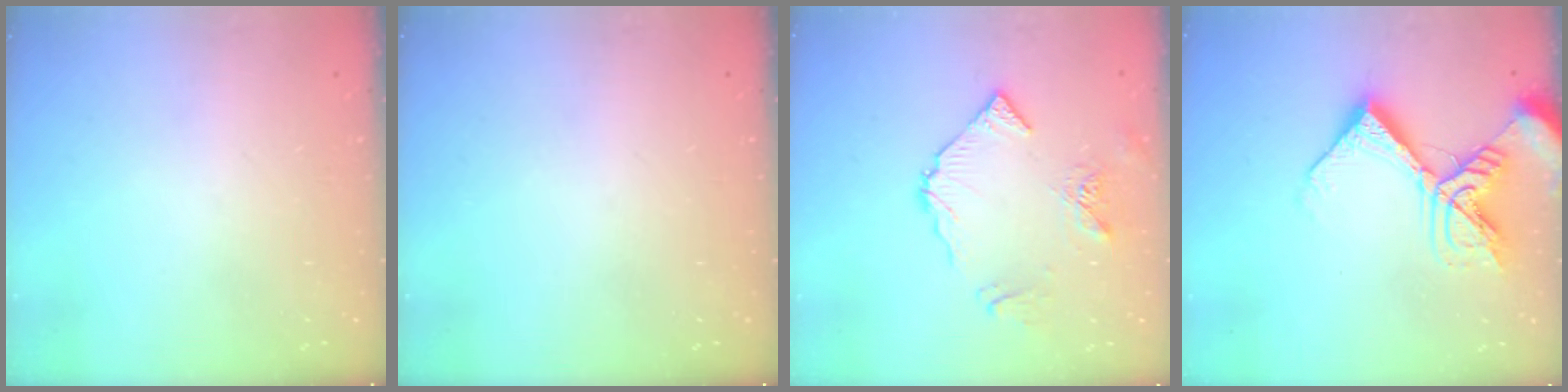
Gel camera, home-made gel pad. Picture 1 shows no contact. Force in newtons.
{"total": 0.0}
{"total": 9.6, "press": 9.6, "slide": 0.6}
{"total": 15.9, "press": 15.8, "slide": 1.9}